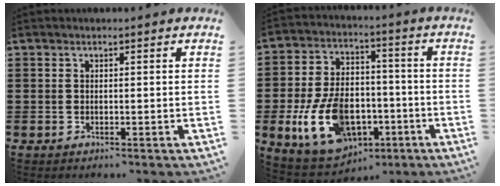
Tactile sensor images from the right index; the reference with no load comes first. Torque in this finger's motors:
{"motor_torque": [1.82, -0.32, 0.94, 0.21]}